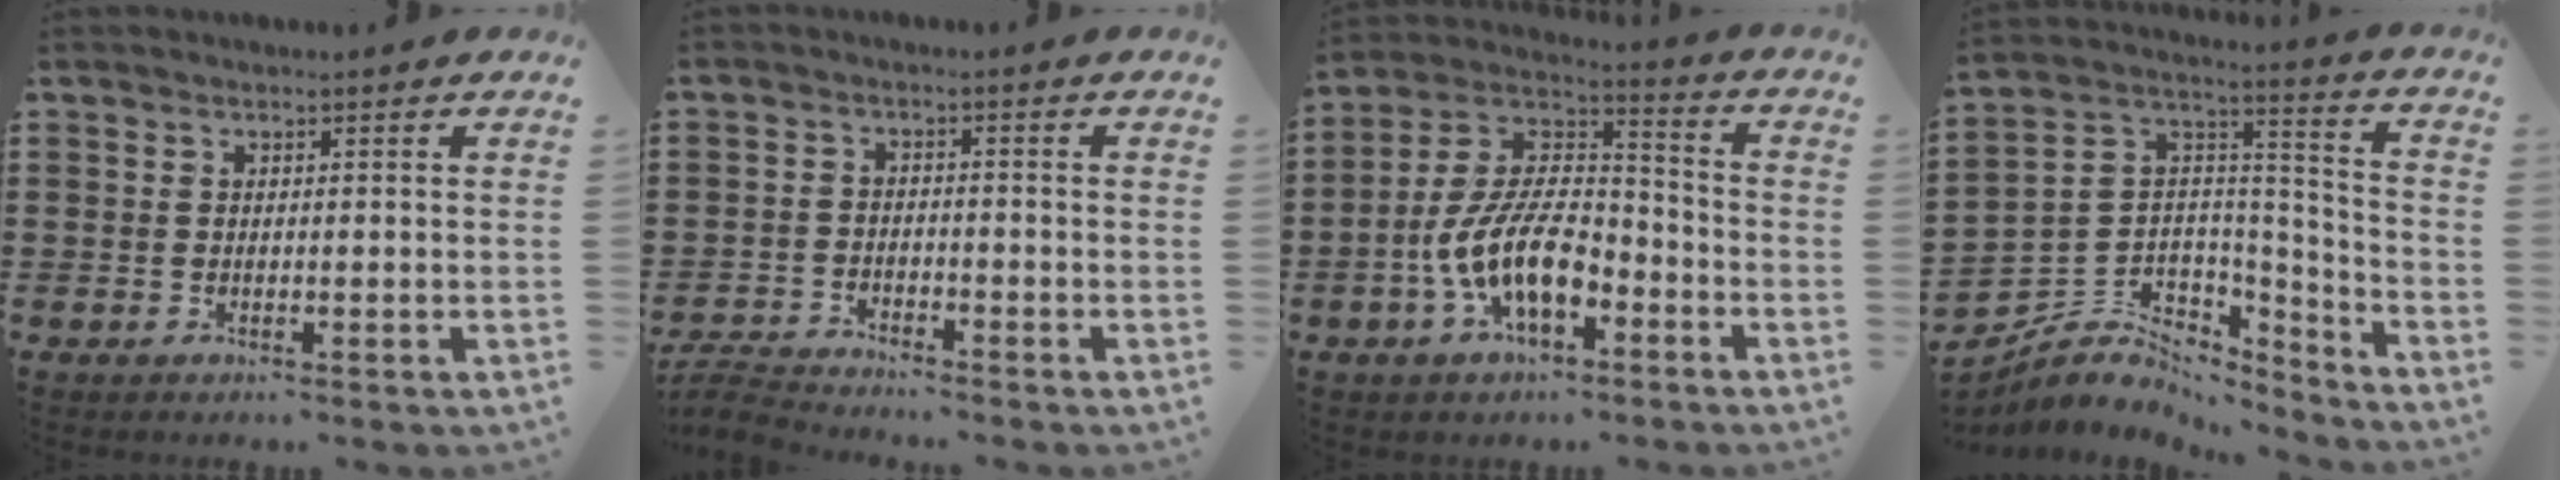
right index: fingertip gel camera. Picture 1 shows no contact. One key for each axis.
{"total": 3.6, "fx": -3.6, "fy": 0.2, "fz": 0.1, "tx": -0.012, "ty": -0.002, "tz": -0.078}
{"total": 11.6, "fx": -4.9, "fy": 5.3, "fz": 9.0, "tx": -0.201, "ty": 0.001, "tz": -0.095}
{"total": 5.3, "fx": -3.6, "fy": 3.8, "fz": 0.9, "tx": -0.038, "ty": -0.009, "tz": -0.071}